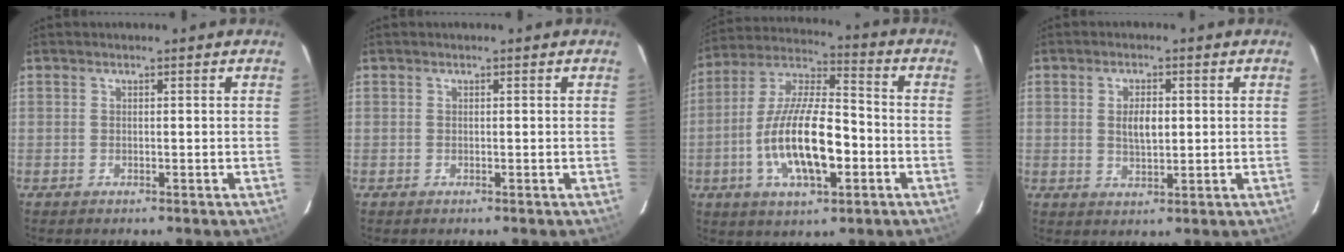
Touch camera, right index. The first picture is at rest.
{"total": 0.0}
{"total": 17.4, "force": [-4.7, 6.2, 15.5], "torque": [-0.302, 0.000, -0.084]}
{"total": 4.5, "force": [0.7, 2.1, 4.0], "torque": [-0.069, 0.002, 0.016]}